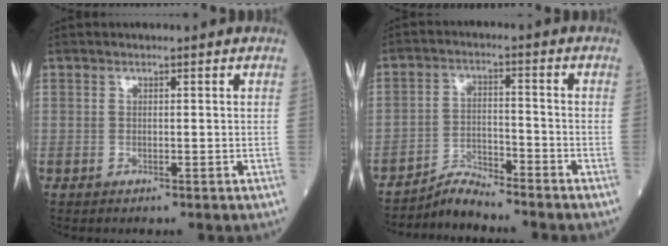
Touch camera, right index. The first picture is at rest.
{"total": 4.4, "force": [-4.4, -0.3, -0.2], "torque": [-0.001, -0.010, -0.078]}